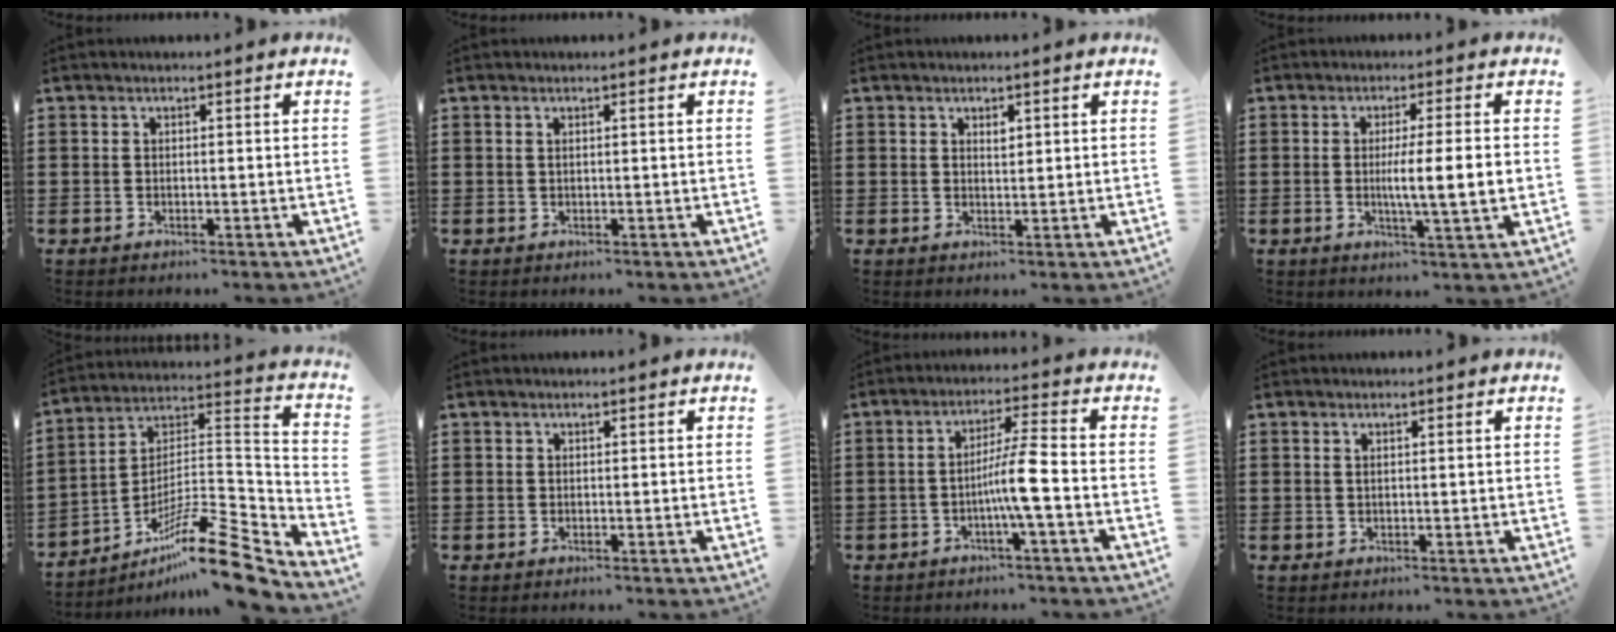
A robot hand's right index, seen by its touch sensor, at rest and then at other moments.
{"total": 0.6, "force": [0.2, 0.1, 0.5], "torque": [-0.011, 0.000, 0.004]}
{"total": 1.3, "force": [0.7, 0.6, 1.0], "torque": [-0.013, 0.001, 0.009]}
{"total": 6.4, "force": [-0.2, 0.0, 6.4], "torque": [-0.115, -0.006, -0.009]}
{"total": 14.7, "force": [-10.6, 2.4, 9.8], "torque": [-0.141, 0.032, -0.193]}
{"total": 0.0}
{"total": 6.4, "force": [-1.9, -0.3, 6.1], "torque": [-0.108, -0.002, -0.038]}
{"total": 0.7, "force": [0.3, 0.1, 0.6], "torque": [-0.013, 0.001, 0.006]}